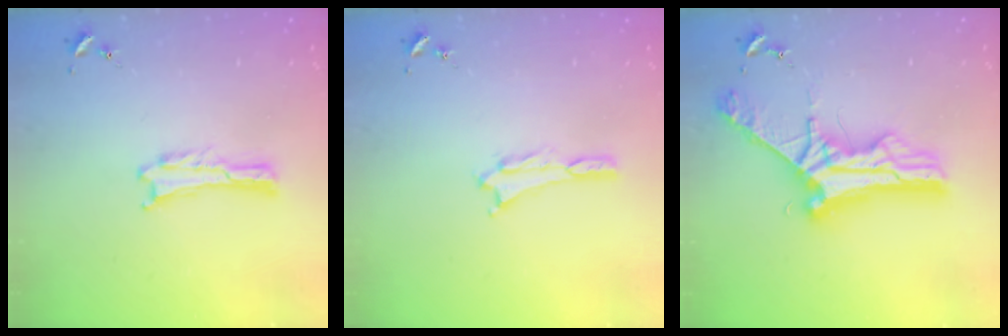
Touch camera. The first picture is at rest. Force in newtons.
{"total": 0.7, "press": 0.7, "slide": 0.3}
{"total": 10.7, "press": 10.7, "slide": 0.9}